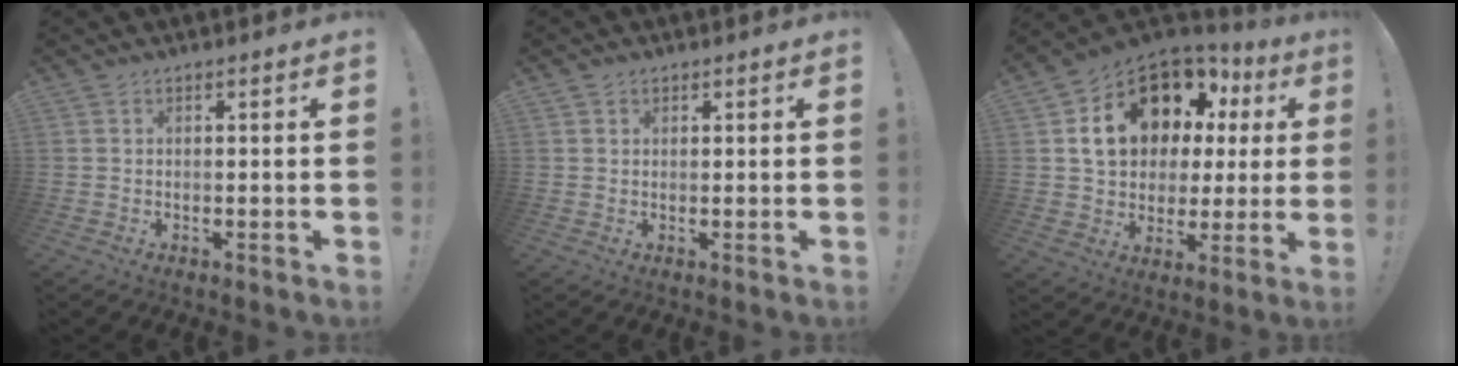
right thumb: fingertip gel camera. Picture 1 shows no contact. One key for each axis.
{"total": 1.2, "fx": 0.7, "fy": 0.9, "fz": 0.2, "tx": 0.003, "ty": -0.003, "tz": 0.013}
{"total": 17.8, "fx": 7.3, "fy": 12.5, "fz": 10.4, "tx": -0.156, "ty": -0.036, "tz": 0.151}